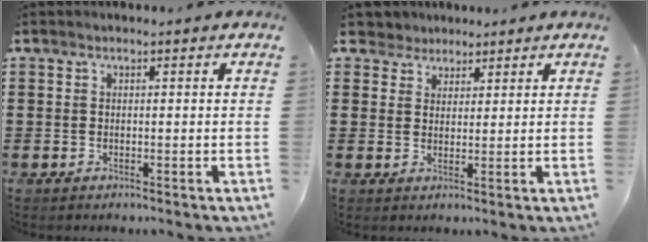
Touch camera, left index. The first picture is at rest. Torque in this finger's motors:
{"motor_torque": [0.15, -0.04, 0.00, -0.02]}